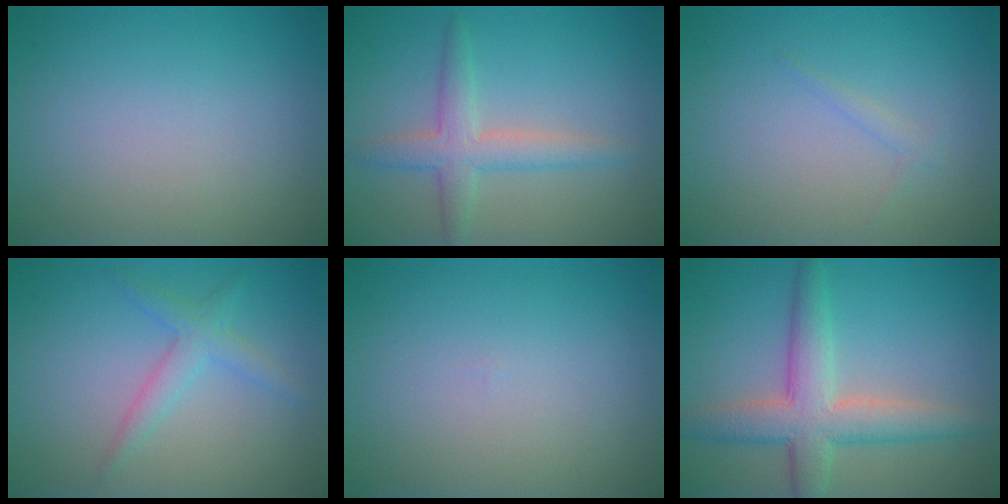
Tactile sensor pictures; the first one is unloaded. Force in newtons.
{"total": 3.3, "press": 3.3, "slide": 0.1}
{"total": 0.8, "press": 0.8, "slide": 0.1}
{"total": 2.2, "press": 2.2, "slide": 0.1}
{"total": 0.0}
{"total": 5.5, "press": 5.5, "slide": 0.1}